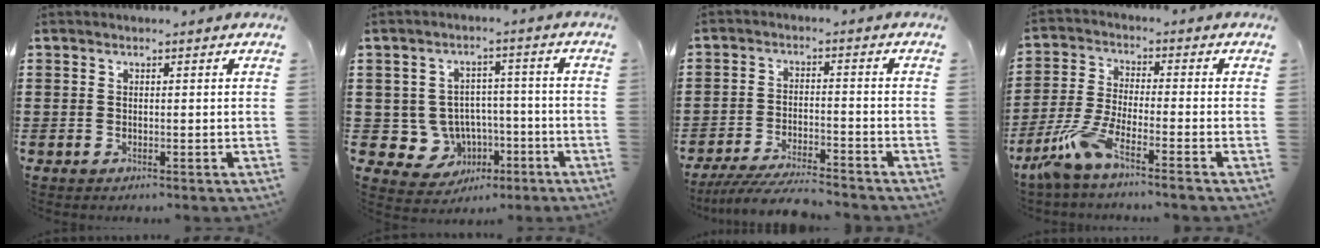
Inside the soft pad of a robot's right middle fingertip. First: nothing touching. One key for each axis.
{"total": 6.3, "fx": -1.5, "fy": 5.9, "fz": 1.4, "tx": -0.040, "ty": 0.006, "tz": -0.017}
{"total": 6.0, "fx": -5.6, "fy": 0.3, "fz": 2.0, "tx": -0.043, "ty": -0.008, "tz": -0.109}
{"total": 6.9, "fx": -5.3, "fy": 0.6, "fz": 4.4, "tx": -0.119, "ty": -0.021, "tz": -0.109}